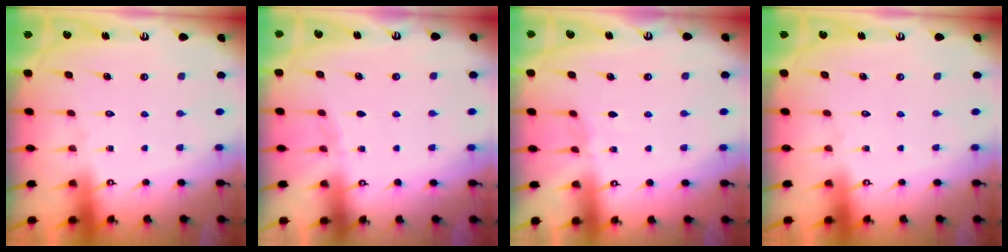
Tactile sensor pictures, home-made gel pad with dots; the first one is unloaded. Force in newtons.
{"total": 1.0, "press": 1.0, "slide": 0.3}
{"total": 2.9, "press": 2.9, "slide": 0.5}
{"total": 0.0}